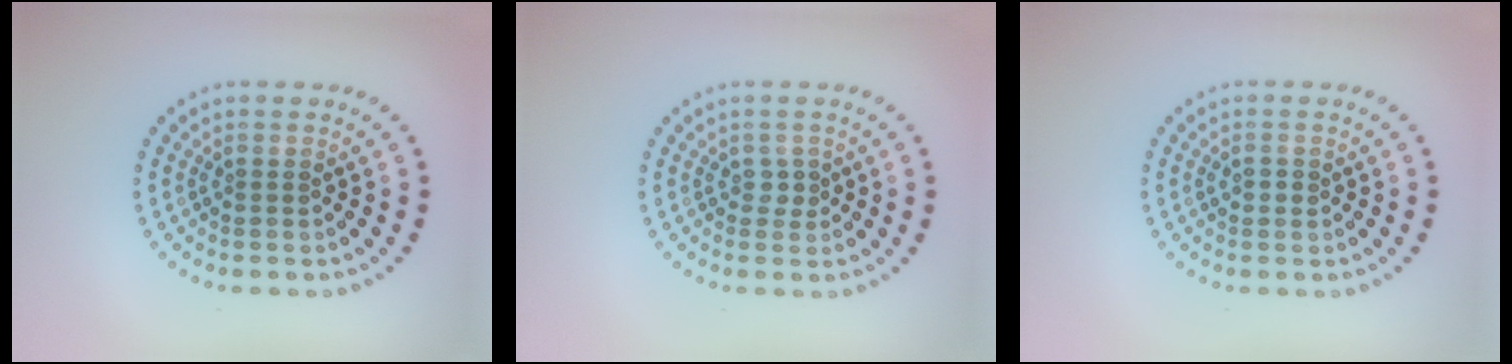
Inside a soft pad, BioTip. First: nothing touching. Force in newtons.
{"total": 0.9, "press": 0.8, "slide": 0.4}
{"total": 0.9, "press": 0.9, "slide": 0.1}